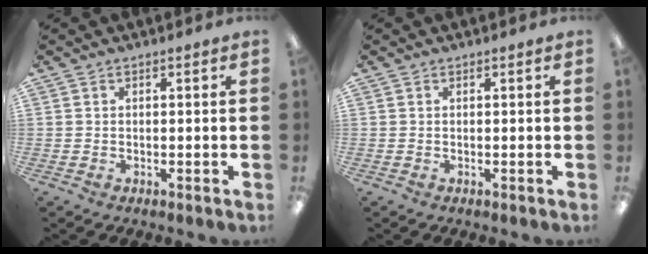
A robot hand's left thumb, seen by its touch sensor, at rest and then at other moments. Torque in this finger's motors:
{"motor_torque": [-0.05, -0.06, 0.19, -0.07, 0.00]}